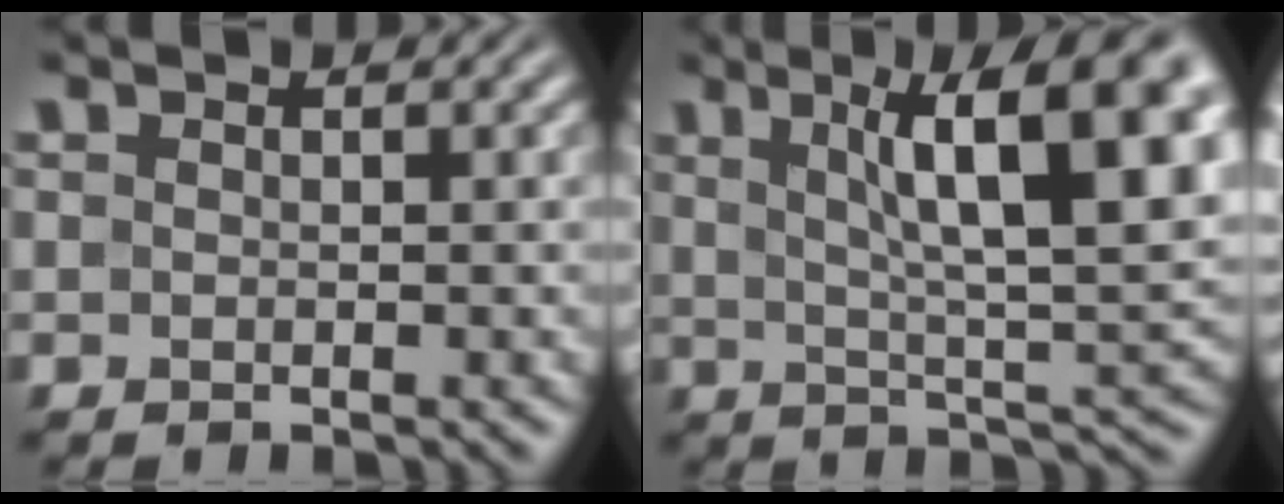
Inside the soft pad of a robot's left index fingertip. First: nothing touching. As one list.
[{"total": 12.6, "force": [4.4, 3.4, 11.4], "torque": [-0.156, 0.006, 0.071]}]